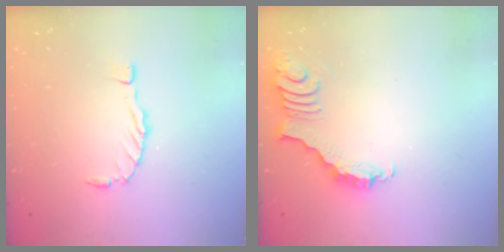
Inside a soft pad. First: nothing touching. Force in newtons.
{"total": 3.8, "press": 3.8, "slide": 0.7}